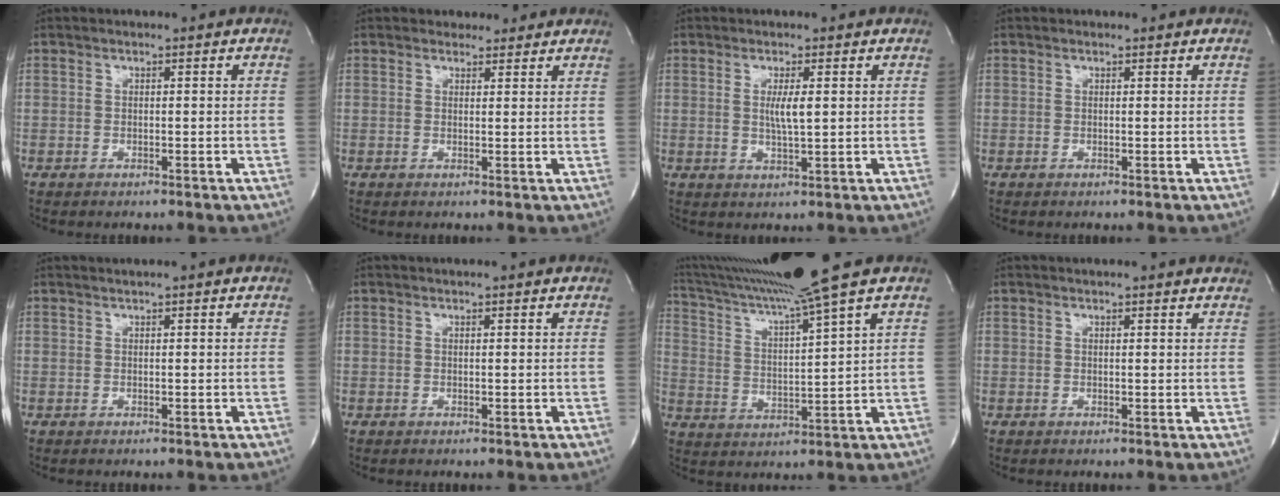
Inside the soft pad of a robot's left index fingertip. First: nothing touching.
{"total": 2.6, "force": [2.2, 1.3, 0.0], "torque": [0.001, 0.001, 0.025]}
{"total": 3.0, "force": [0.3, 0.1, 3.0], "torque": [-0.061, -0.011, 0.007]}
{"total": 0.0}
{"total": 1.0, "force": [0.8, -0.4, 0.3], "torque": [-0.010, 0.004, 0.019]}
{"total": 2.3, "force": [2.2, 0.0, 0.8], "torque": [-0.014, 0.007, 0.019]}
{"total": 14.1, "force": [11.6, -3.6, 7.1], "torque": [-0.135, -0.024, 0.194]}
{"total": 7.5, "force": [7.2, 0.8, 2.1], "torque": [-0.022, 0.002, 0.061]}